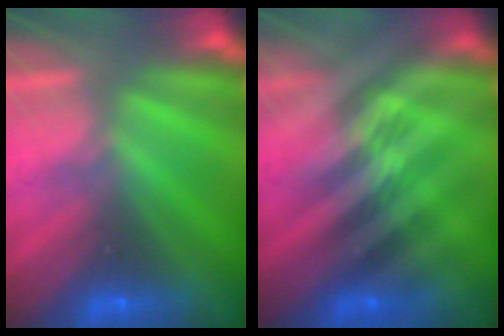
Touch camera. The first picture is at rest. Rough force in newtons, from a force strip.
{"total": 2.4}